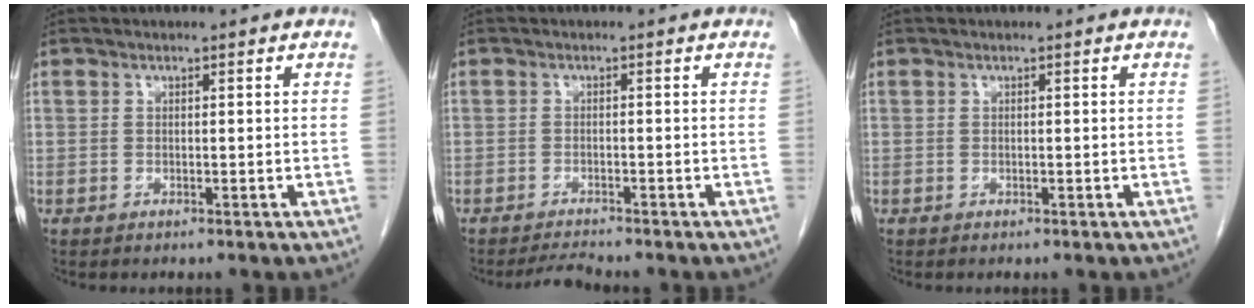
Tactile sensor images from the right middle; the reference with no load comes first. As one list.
[{"total": 2.0, "force": [-2.0, -0.5, 0.1], "torque": [-0.009, -0.014, -0.033]}, {"total": 0.0}]